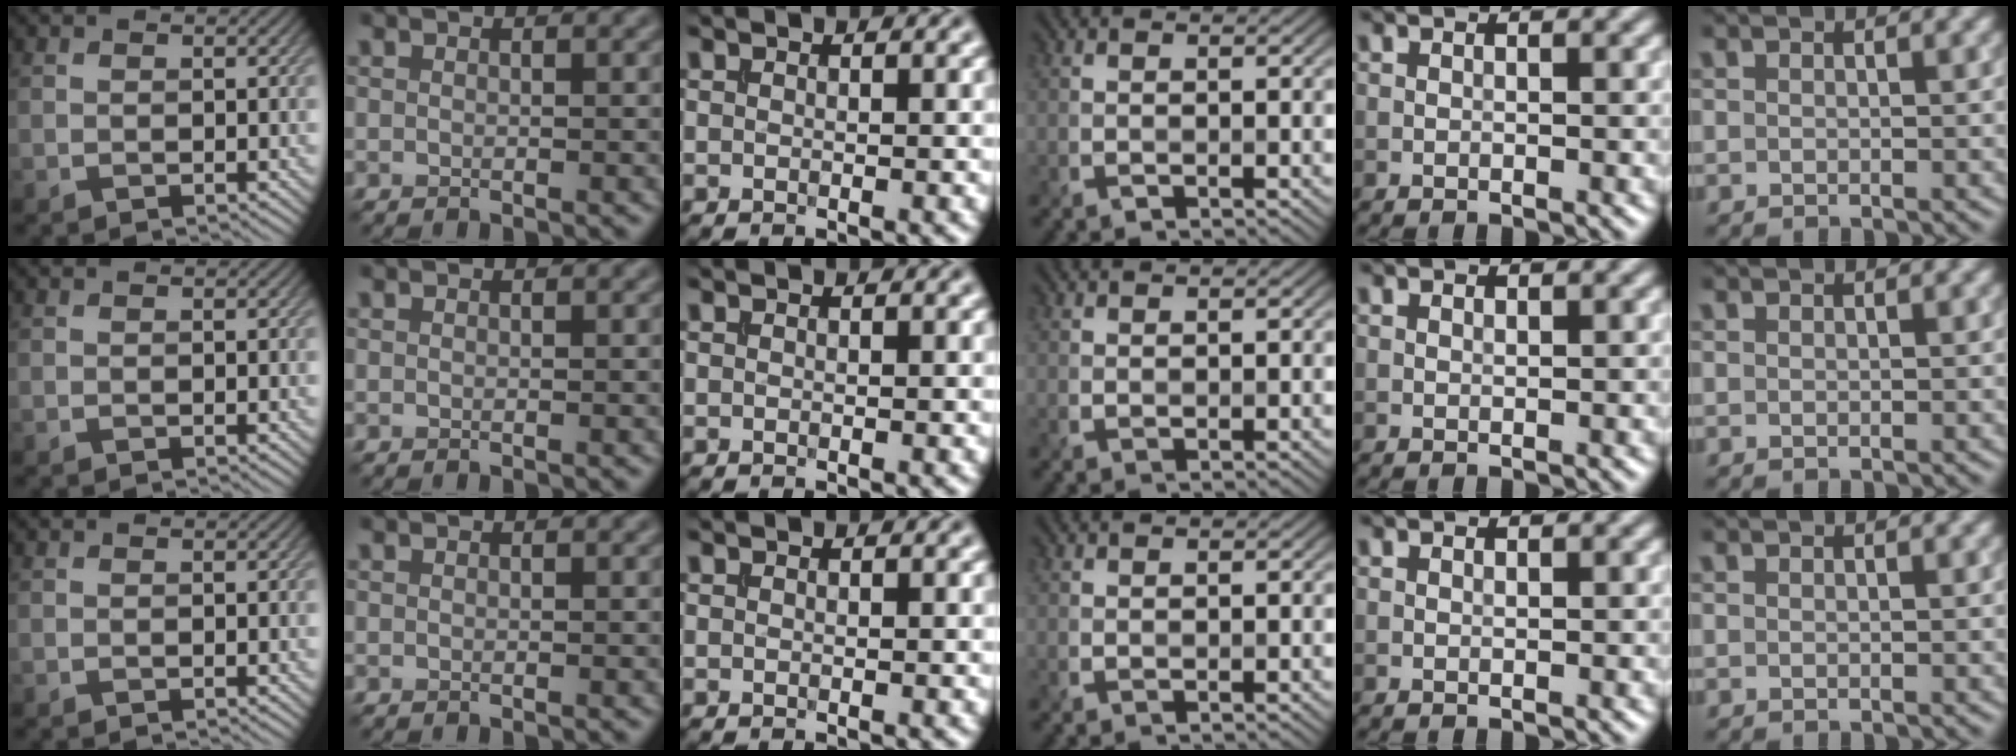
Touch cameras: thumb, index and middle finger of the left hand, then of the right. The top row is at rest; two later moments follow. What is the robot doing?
{"motion": "extract", "object": "file holder"}